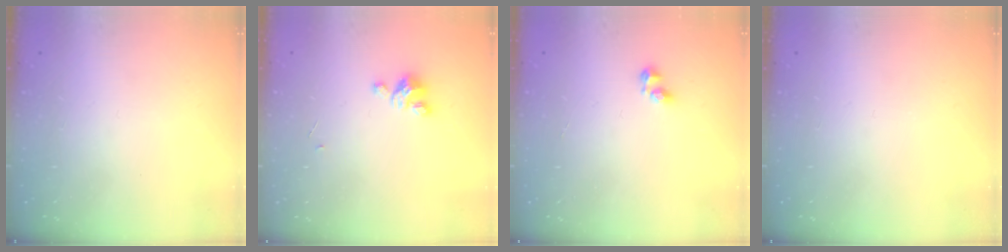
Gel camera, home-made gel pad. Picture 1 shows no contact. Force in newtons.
{"total": 3.9, "press": 3.9, "slide": 0.2}
{"total": 2.5, "press": 2.3, "slide": 0.9}
{"total": 0.0}